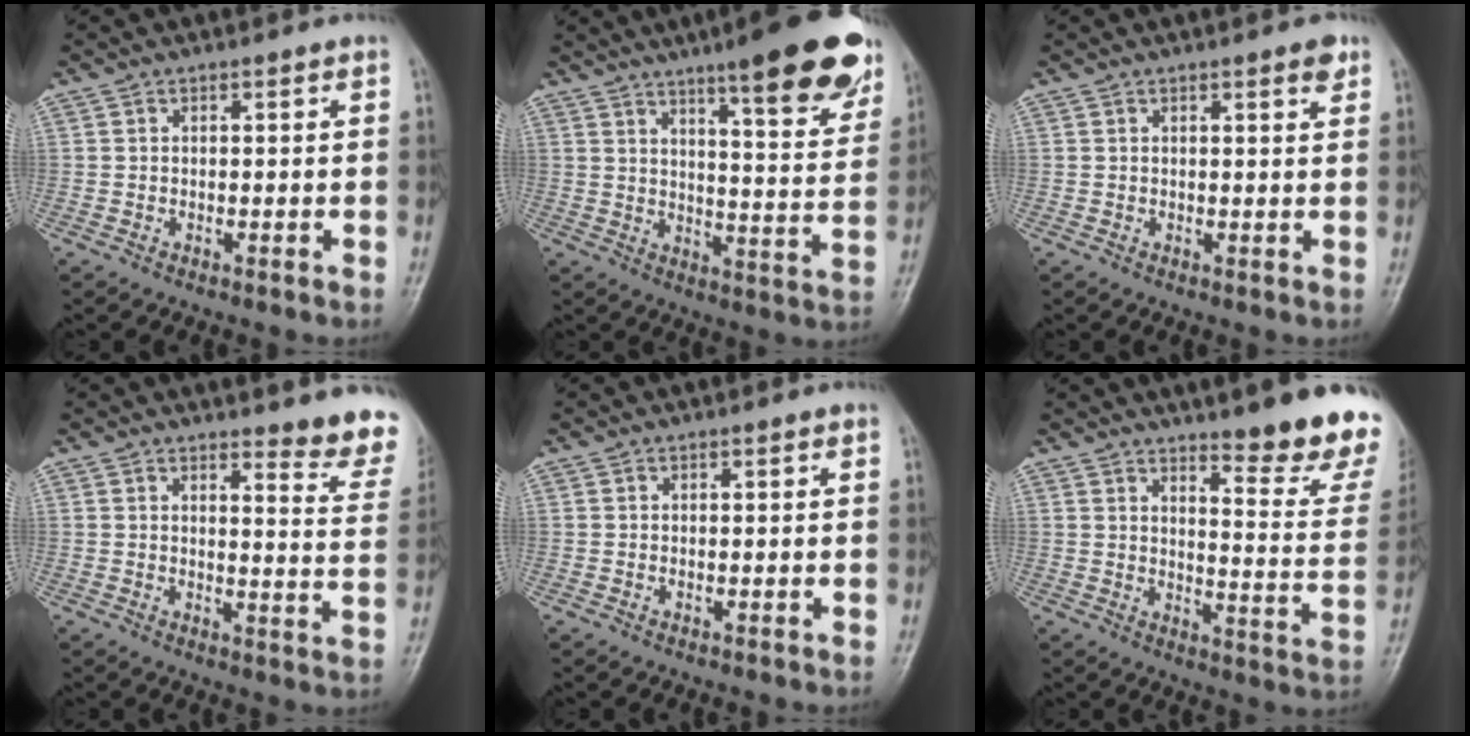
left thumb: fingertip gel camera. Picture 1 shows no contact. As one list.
[{"total": 18.8, "force": [12.1, 3.9, 13.9], "torque": [-0.149, -0.056, 0.159]}, {"total": 2.2, "force": [1.3, 0.6, 1.6], "torque": [-0.017, -0.004, 0.013]}, {"total": 10.3, "force": [9.4, 1.8, 3.9], "torque": [-0.013, -0.083, 0.089]}, {"total": 0.5, "force": [0.0, 0.3, 0.4], "torque": [-0.009, 0.011, 0.003]}, {"total": 15.6, "force": [11.8, 2.4, 10.0], "torque": [-0.097, -0.095, 0.152]}]